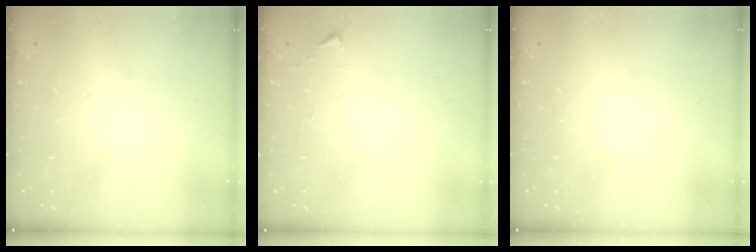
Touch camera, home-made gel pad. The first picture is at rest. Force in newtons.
{"total": 2.7, "press": 2.6, "slide": 0.4}
{"total": 1.5, "press": 1.5, "slide": 0.1}